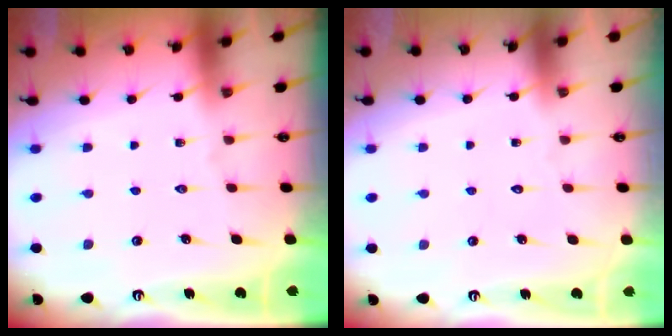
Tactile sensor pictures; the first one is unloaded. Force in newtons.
{"total": 1.7, "press": 1.6, "slide": 0.2}